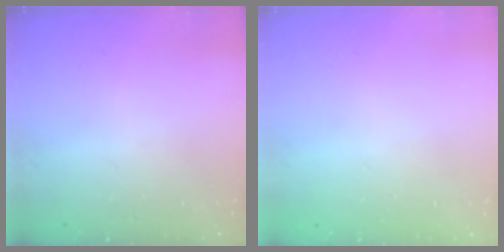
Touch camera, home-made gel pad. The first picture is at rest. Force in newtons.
{"total": 0.0}